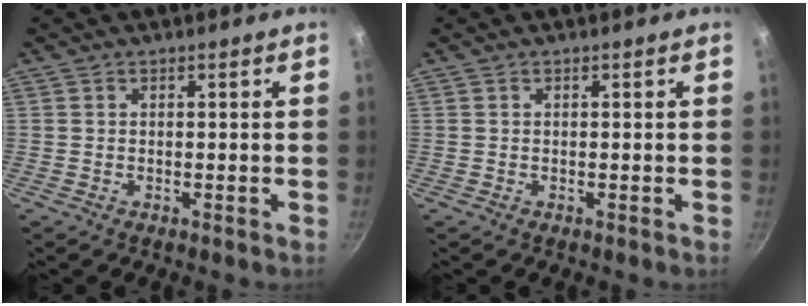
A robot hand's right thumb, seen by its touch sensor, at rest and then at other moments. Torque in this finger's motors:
{"motor_torque": [-0.35, 0.08, 0.00, 0.00, 0.00]}